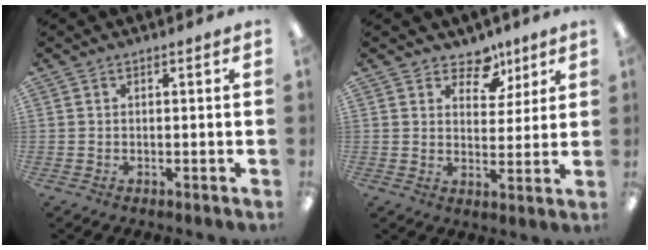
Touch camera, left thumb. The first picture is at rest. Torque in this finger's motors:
{"motor_torque": [-0.32, -0.25, -0.63, -0.12, -0.02]}